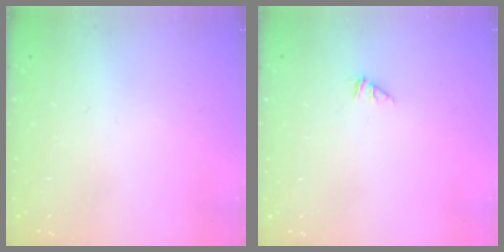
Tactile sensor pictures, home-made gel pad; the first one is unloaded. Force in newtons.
{"total": 0.0}